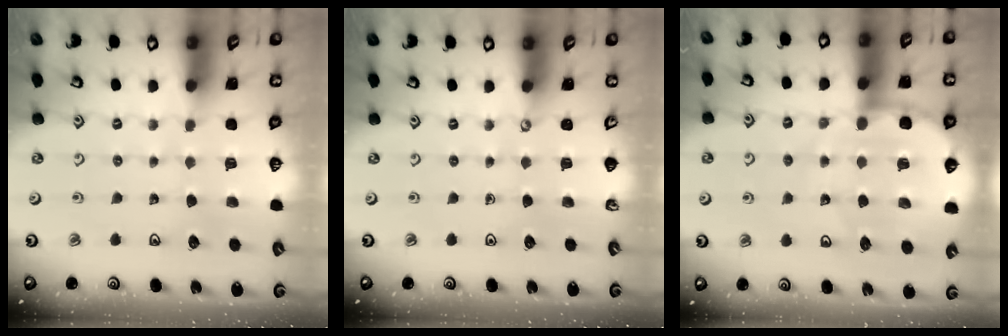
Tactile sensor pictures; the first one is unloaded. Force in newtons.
{"total": 0.0}
{"total": 11.2, "press": 10.8, "slide": 3.2}